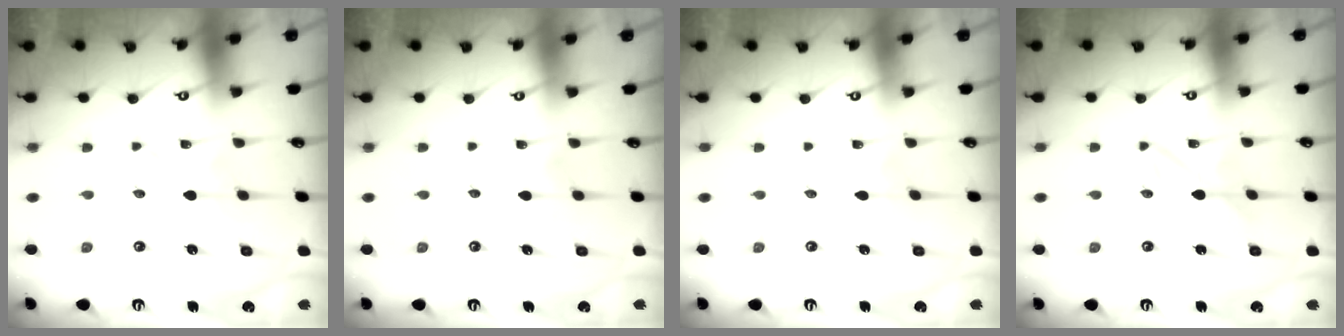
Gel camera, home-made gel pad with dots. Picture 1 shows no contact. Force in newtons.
{"total": 2.1, "press": 2.1, "slide": 0.2}
{"total": 2.3, "press": 2.3, "slide": 0.2}
{"total": 1.6, "press": 1.6, "slide": 0.1}